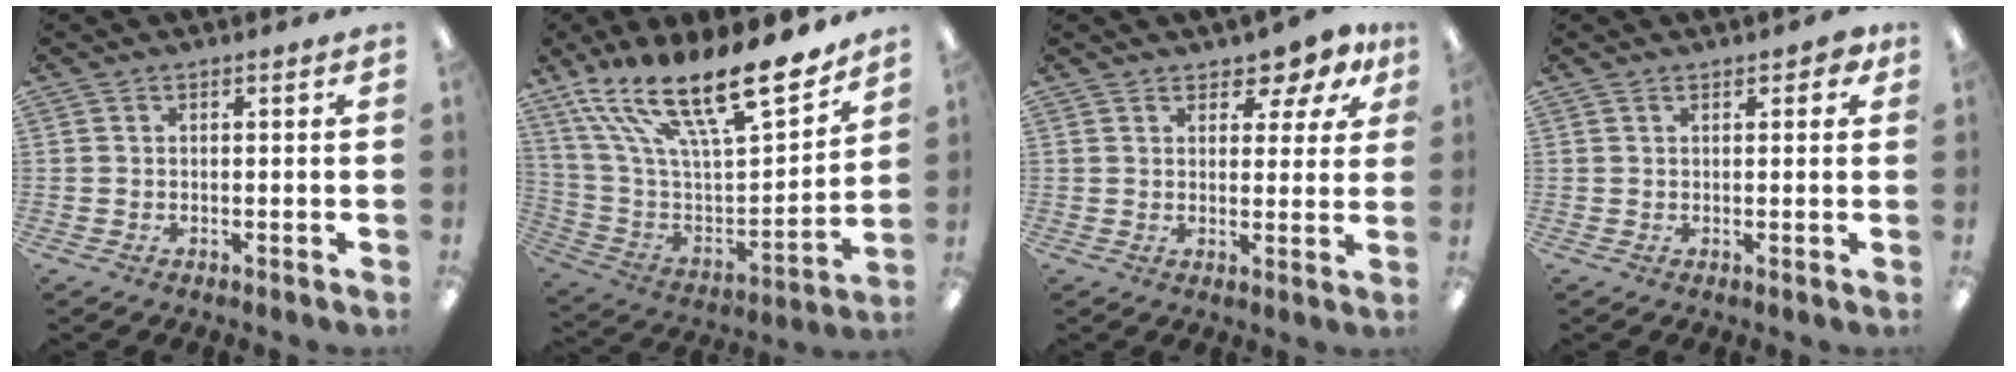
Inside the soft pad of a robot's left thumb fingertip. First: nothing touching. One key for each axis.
{"total": 25.4, "fx": 17.6, "fy": 7.8, "fz": 16.6, "tx": -0.279, "ty": -0.115, "tz": 0.303}
{"total": 5.6, "fx": 3.9, "fy": 2.9, "fz": 2.9, "tx": -0.028, "ty": -0.022, "tz": 0.064}
{"total": 2.5, "fx": 1.3, "fy": 1.2, "fz": 1.7, "tx": -0.018, "ty": -0.001, "tz": 0.019}